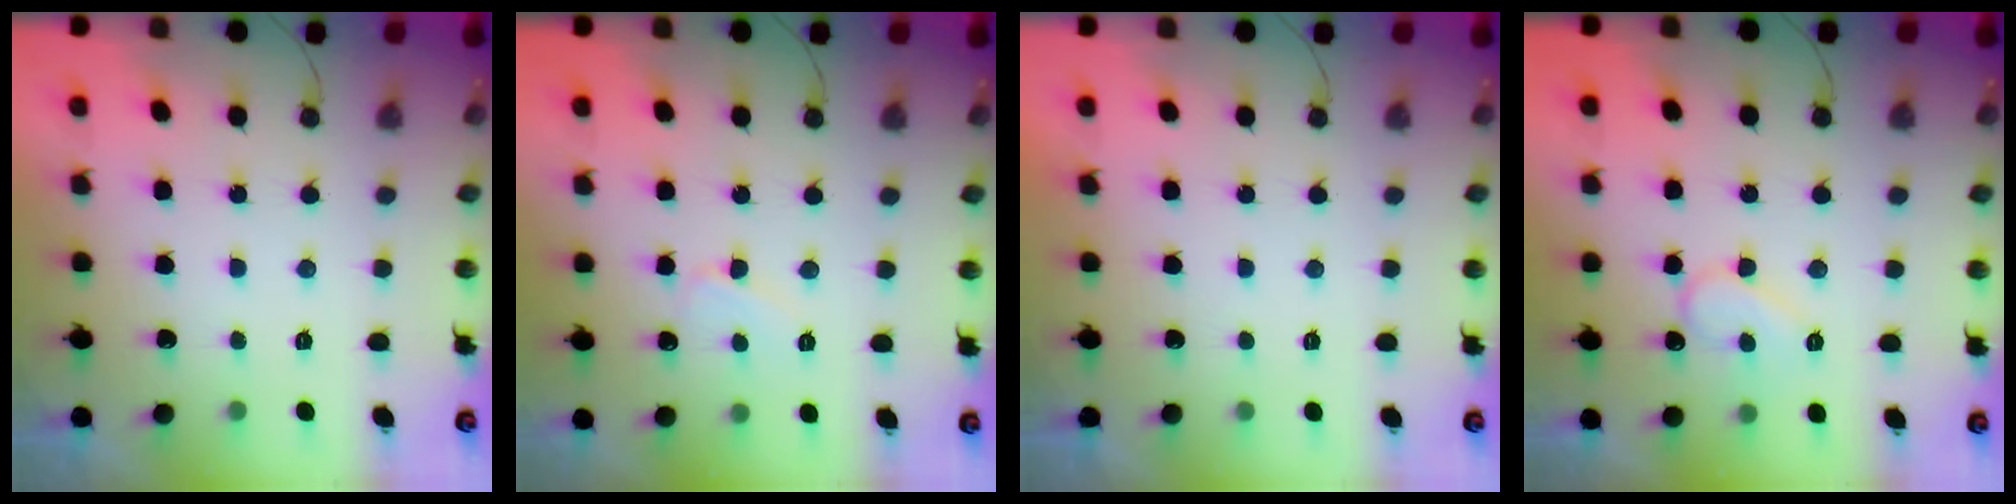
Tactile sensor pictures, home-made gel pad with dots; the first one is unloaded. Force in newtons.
{"total": 4.9, "press": 4.8, "slide": 0.3}
{"total": 1.7, "press": 1.7, "slide": 0.0}
{"total": 9.5, "press": 9.5, "slide": 0.9}